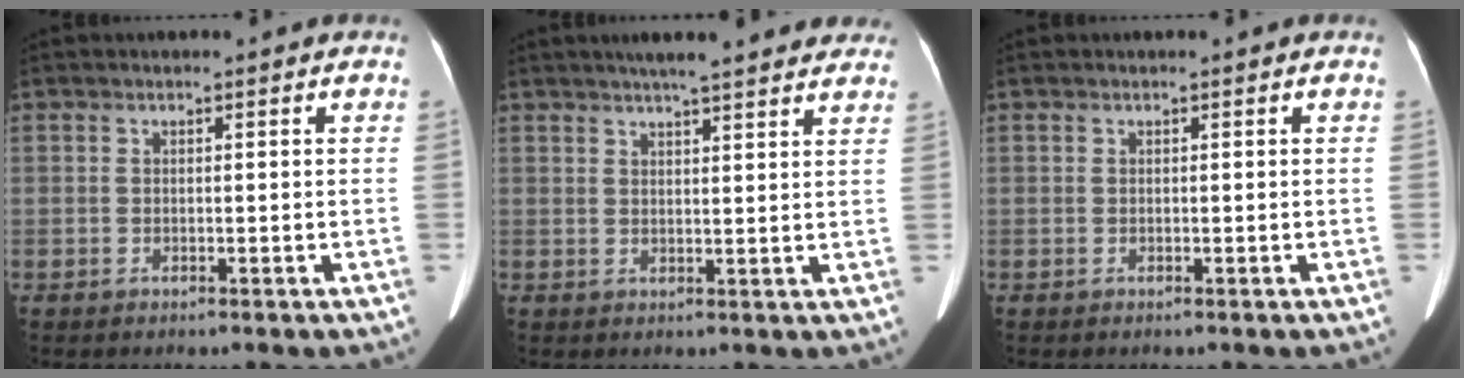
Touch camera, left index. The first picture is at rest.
{"total": 13.2, "force": [11.3, 1.9, 6.5], "torque": [-0.073, 0.023, 0.130]}
{"total": 0.0}